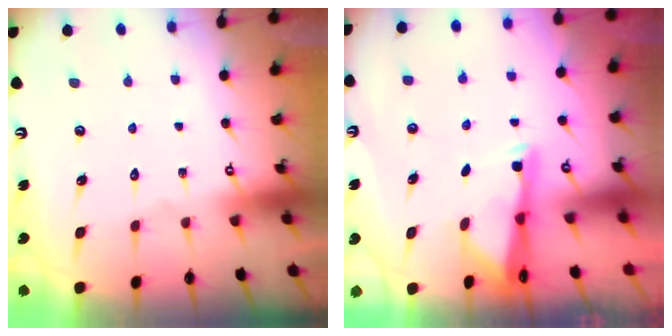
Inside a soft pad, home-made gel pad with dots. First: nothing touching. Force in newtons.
{"total": 2.6, "press": 2.6, "slide": 0.4}